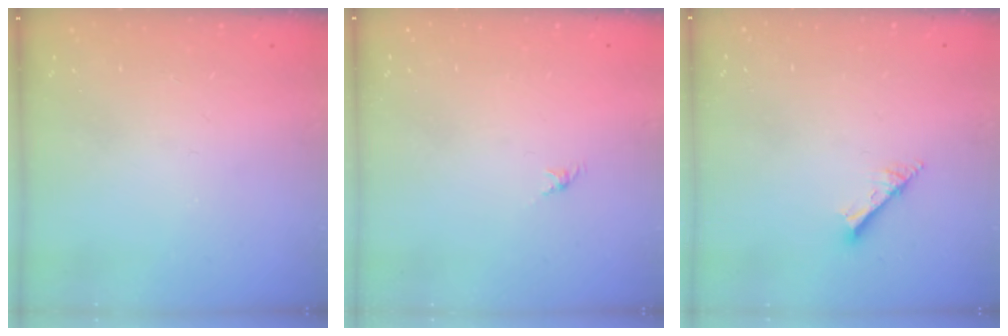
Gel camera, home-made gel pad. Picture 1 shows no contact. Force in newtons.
{"total": 0.0}
{"total": 2.5, "press": 2.5, "slide": 0.2}